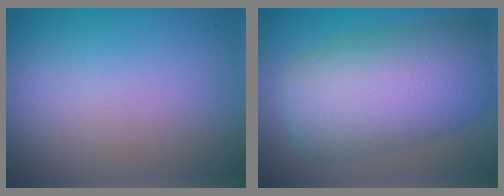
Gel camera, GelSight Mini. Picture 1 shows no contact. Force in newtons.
{"total": 11.0, "press": 11.0, "slide": 0.3}